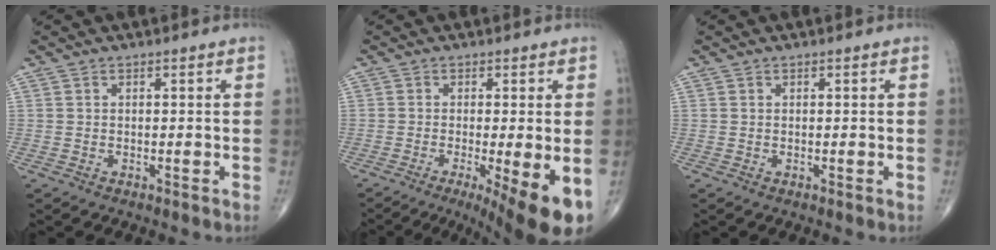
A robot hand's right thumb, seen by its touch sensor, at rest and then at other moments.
{"total": 12.4, "force": [-5.1, 2.3, 11.1], "torque": [-0.136, -0.022, -0.074]}
{"total": 0.0}